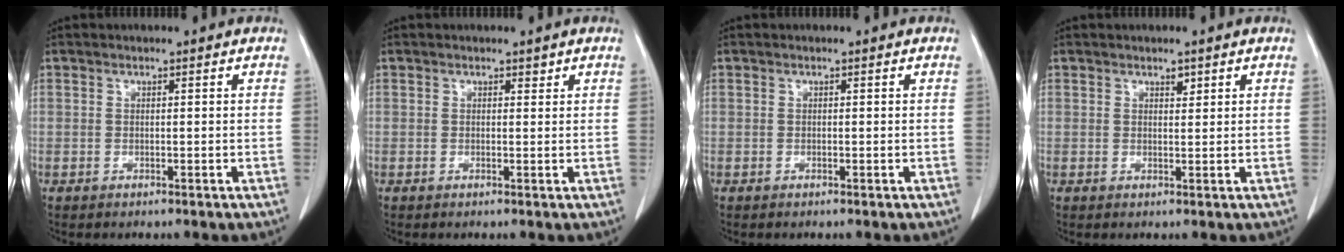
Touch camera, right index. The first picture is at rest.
{"total": 0.8, "force": [0.7, 0.4, 0.2], "torque": [0.000, -0.005, 0.008]}
{"total": 0.0}
{"total": 1.2, "force": [0.9, 0.4, 0.7], "torque": [-0.009, -0.005, 0.014]}